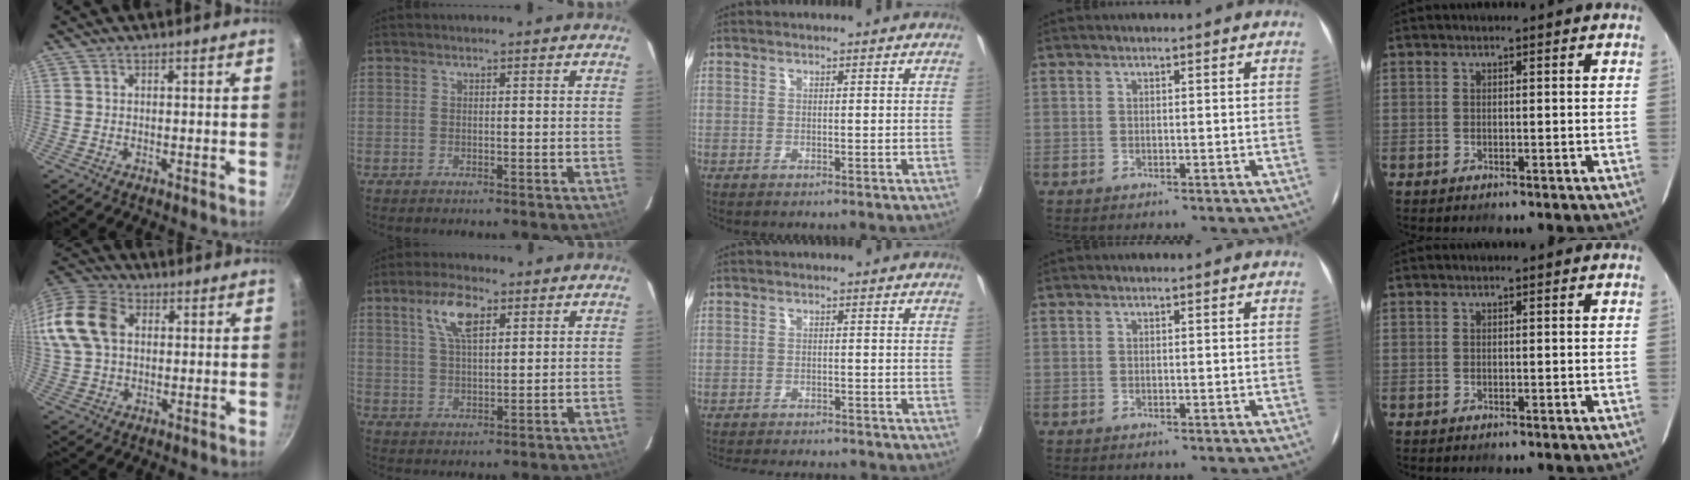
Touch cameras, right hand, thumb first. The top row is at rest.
{"thumb": {"total": 18.4, "force": [3.9, 13.4, 12.0], "torque": [-0.269, 0.032, 0.062]}, "index": {"total": 7.3, "force": [3.6, 2.8, 5.7], "torque": [-0.106, 0.013, 0.070]}, "middle": {"total": 10.8, "force": [-9.8, 2.5, 4.0], "torque": [-0.094, -0.018, -0.141]}}